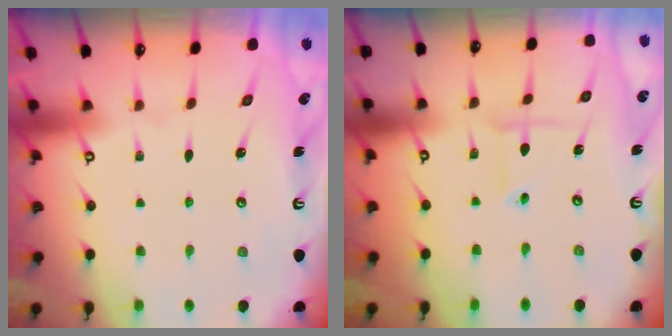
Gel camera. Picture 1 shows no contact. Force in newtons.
{"total": 2.9, "press": 2.9, "slide": 0.3}